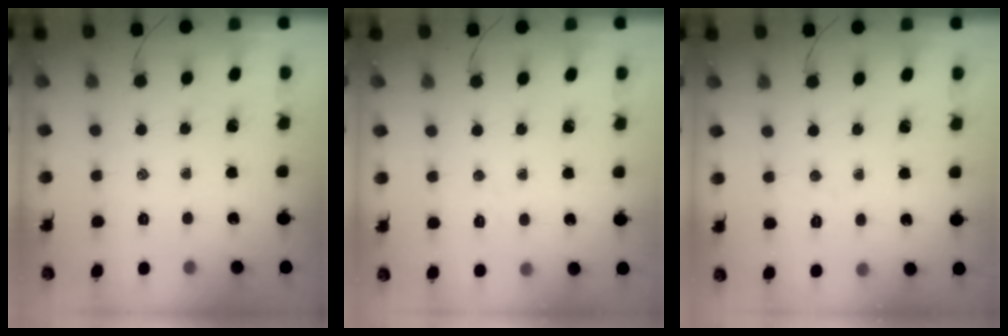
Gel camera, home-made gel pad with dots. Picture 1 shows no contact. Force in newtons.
{"total": 3.7, "press": 3.7, "slide": 0.8}
{"total": 3.8, "press": 3.7, "slide": 1.0}